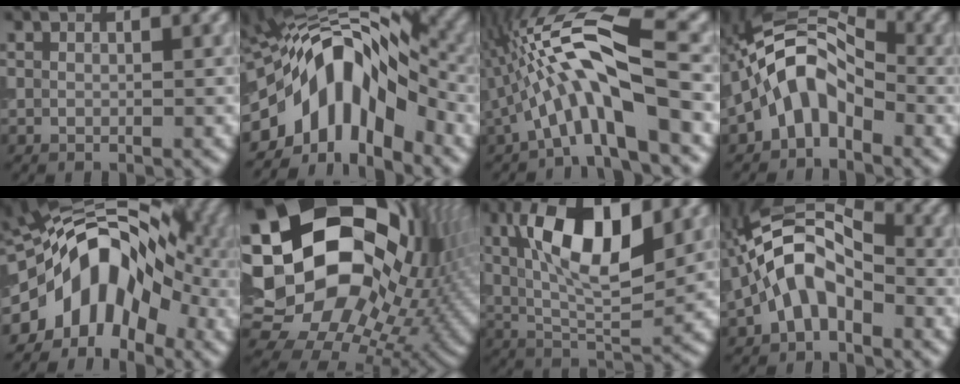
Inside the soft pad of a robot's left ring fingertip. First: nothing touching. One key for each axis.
{"total": 10.6, "fx": -4.3, "fy": 5.3, "fz": 8.1, "tx": -0.123, "ty": 0.016, "tz": -0.083}
{"total": 10.6, "fx": -1.9, "fy": 2.3, "fz": 10.1, "tx": -0.186, "ty": 0.029, "tz": -0.038}
{"total": 6.6, "fx": -2.5, "fy": 4.0, "fz": 4.7, "tx": -0.078, "ty": 0.022, "tz": -0.056}
{"total": 10.4, "fx": -3.1, "fy": 6.9, "fz": 7.1, "tx": -0.099, "ty": 0.024, "tz": -0.065}
{"total": 24.1, "fx": 5.6, "fy": 19.6, "fz": 13.0, "tx": -0.267, "ty": 0.011, "tz": 0.103}
{"total": 10.2, "fx": 3.1, "fy": 3.9, "fz": 8.9, "tx": -0.151, "ty": 0.006, "tz": 0.049}
{"total": 7.6, "fx": -1.8, "fy": 4.3, "fz": 6.1, "tx": -0.116, "ty": 0.026, "tz": -0.044}